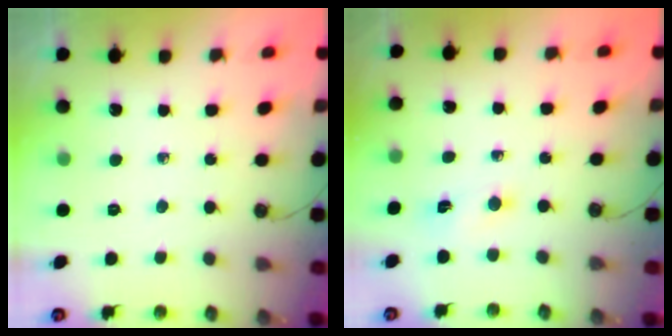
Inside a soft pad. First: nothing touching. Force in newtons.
{"total": 1.4, "press": 1.2, "slide": 0.7}